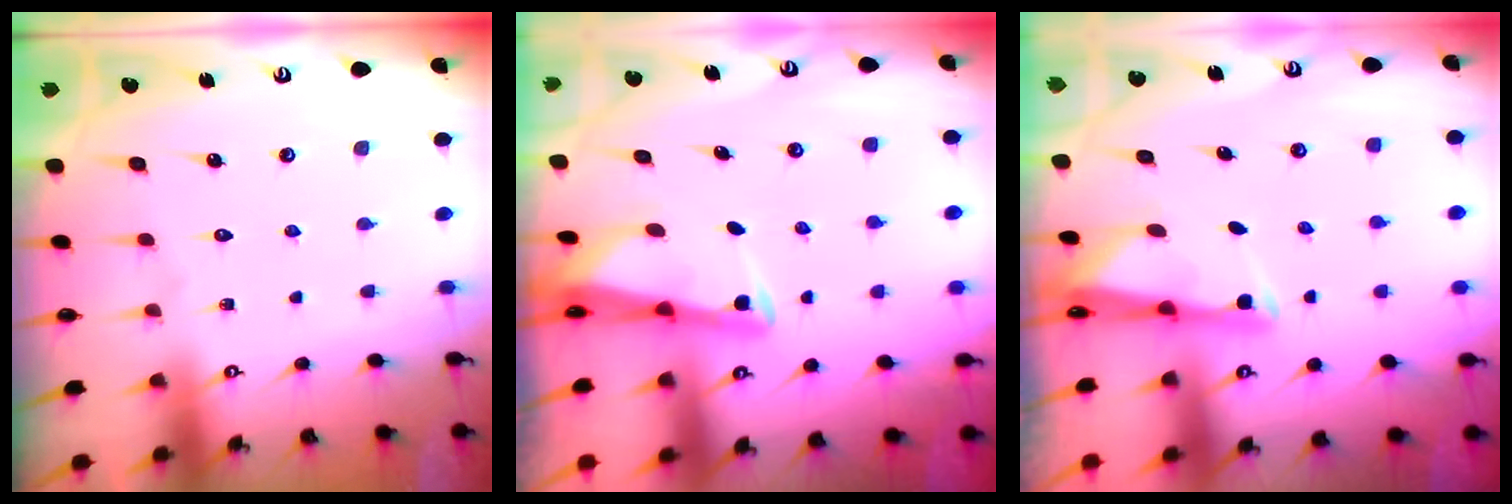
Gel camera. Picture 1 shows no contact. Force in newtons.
{"total": 2.6, "press": 2.6, "slide": 0.5}
{"total": 2.7, "press": 2.7, "slide": 0.4}